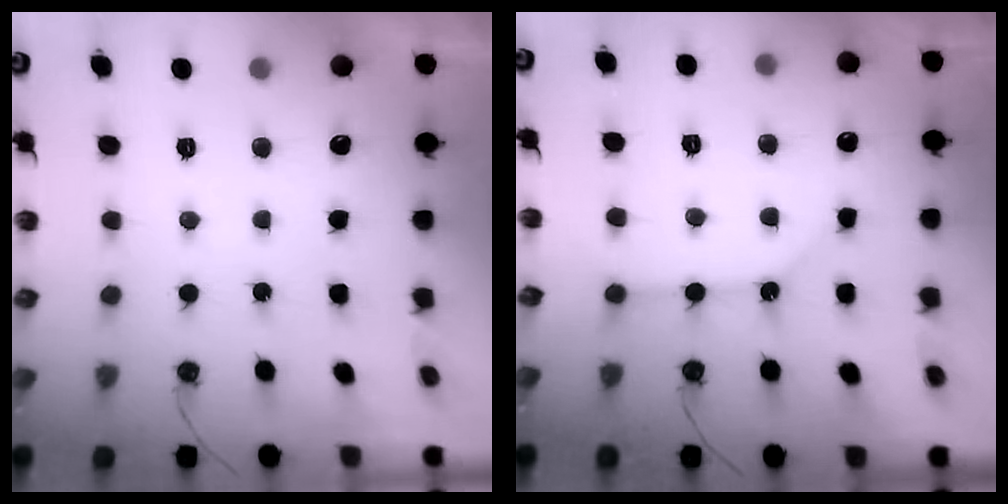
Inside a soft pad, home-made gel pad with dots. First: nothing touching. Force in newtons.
{"total": 10.3, "press": 10.2, "slide": 1.2}